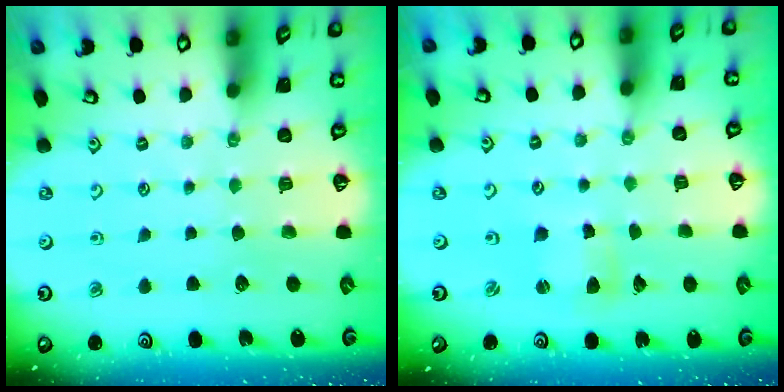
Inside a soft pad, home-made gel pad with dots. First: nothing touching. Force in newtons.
{"total": 2.8, "press": 2.8, "slide": 0.3}